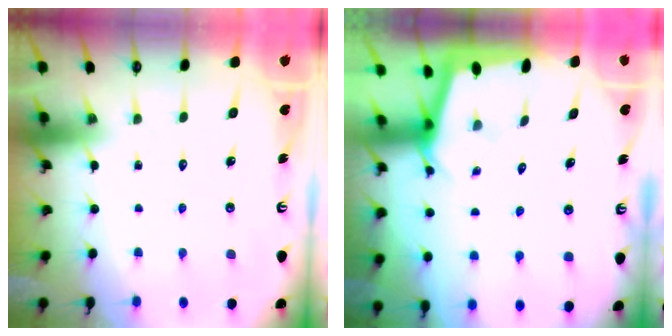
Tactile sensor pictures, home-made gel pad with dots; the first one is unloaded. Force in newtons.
{"total": 1.6, "press": 1.6, "slide": 0.3}